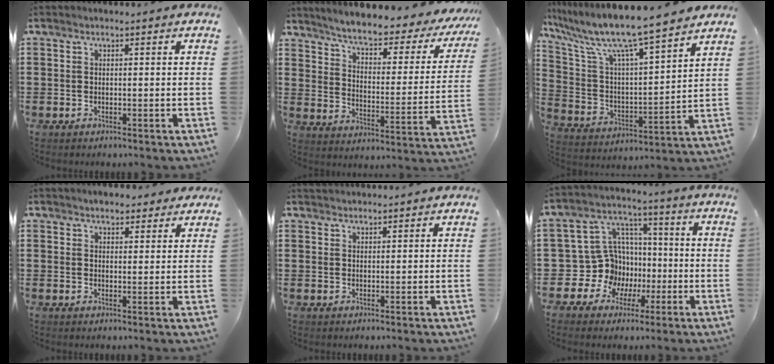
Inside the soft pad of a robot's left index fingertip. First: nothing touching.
{"total": 5.8, "force": [4.7, 0.6, 3.3], "torque": [-0.078, -0.038, 0.071]}
{"total": 9.6, "force": [8.2, 0.2, 4.9], "torque": [-0.132, -0.063, 0.134]}
{"total": 3.1, "force": [2.9, 1.0, 0.5], "torque": [-0.018, 0.001, 0.055]}
{"total": 1.5, "force": [1.5, 0.1, 0.1], "torque": [-0.004, 0.002, 0.030]}
{"total": 11.1, "force": [-1.2, 10.7, 2.7], "torque": [-0.102, -0.003, -0.011]}